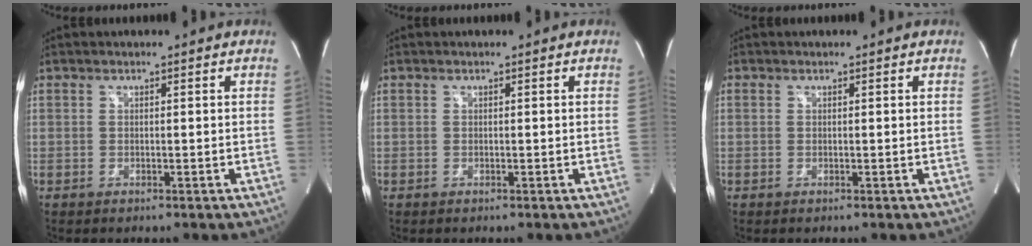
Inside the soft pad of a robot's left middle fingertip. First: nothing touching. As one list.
[{"total": 0.0}, {"total": 0.0}]